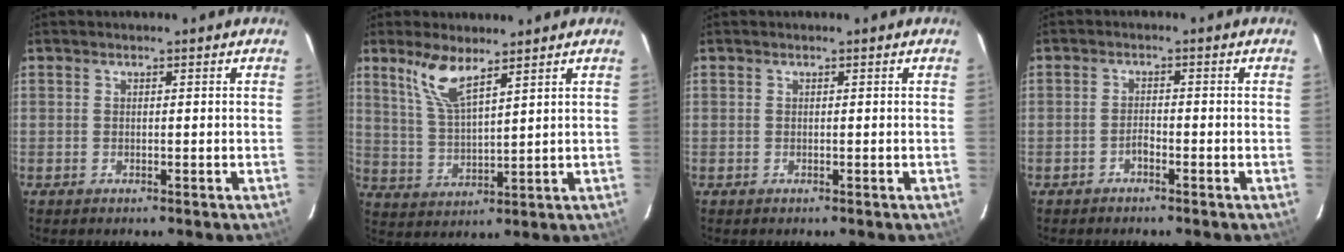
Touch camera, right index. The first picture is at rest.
{"total": 7.6, "force": [5.3, 1.8, 5.2], "torque": [-0.109, 0.001, 0.114]}
{"total": 0.0}
{"total": 1.4, "force": [-1.1, 0.4, 0.6], "torque": [-0.010, 0.004, -0.020]}